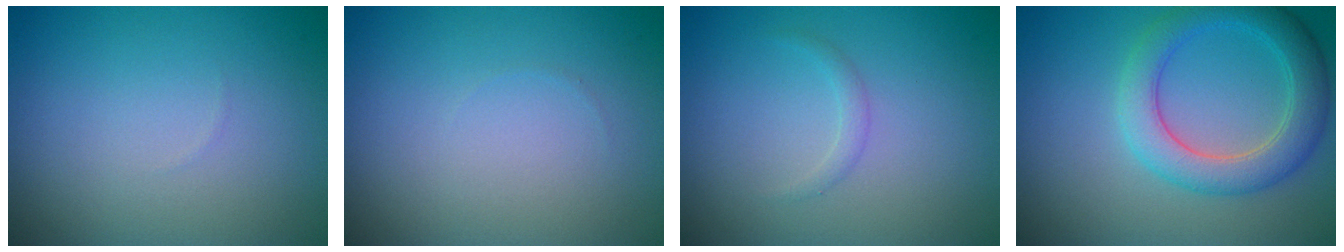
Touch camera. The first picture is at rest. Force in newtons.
{"total": 0.0}
{"total": 0.8, "press": 0.8, "slide": 0.1}
{"total": 4.6, "press": 4.6, "slide": 0.3}